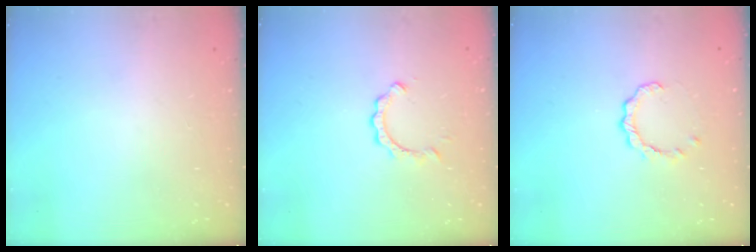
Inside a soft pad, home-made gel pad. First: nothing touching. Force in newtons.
{"total": 2.4, "press": 2.4, "slide": 0.3}
{"total": 2.5, "press": 2.5, "slide": 0.3}